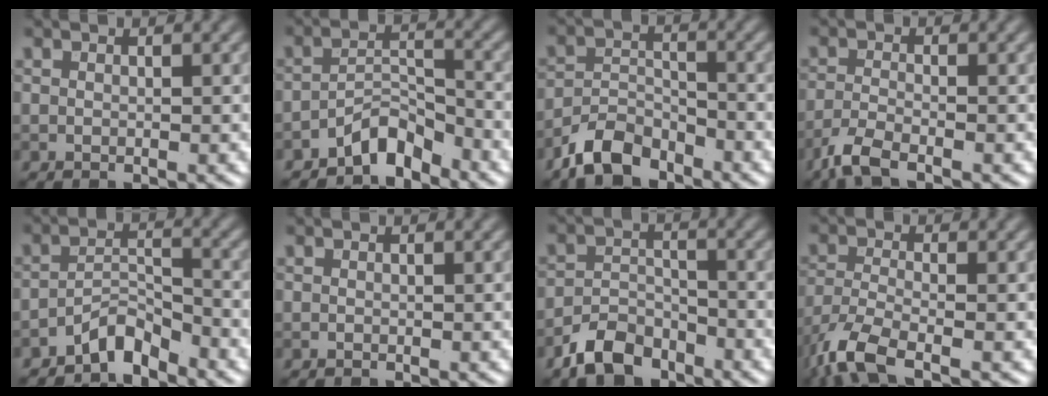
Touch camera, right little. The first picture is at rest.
{"total": 3.5, "force": [-3.0, 1.1, 1.5], "torque": [-0.021, 0.015, -0.060]}
{"total": 5.1, "force": [-4.1, 2.2, 2.1], "torque": [-0.035, -0.002, -0.085]}
{"total": 3.1, "force": [-2.4, 0.7, 1.9], "torque": [-0.045, -0.008, -0.060]}
{"total": 3.2, "force": [-2.8, 0.8, 1.2], "torque": [-0.018, 0.014, -0.057]}
{"total": 0.0}
{"total": 4.8, "force": [-3.7, 2.5, 1.9], "torque": [-0.030, 0.000, -0.074]}
{"total": 6.4, "force": [-4.4, 2.0, 4.2], "torque": [-0.094, -0.015, -0.099]}